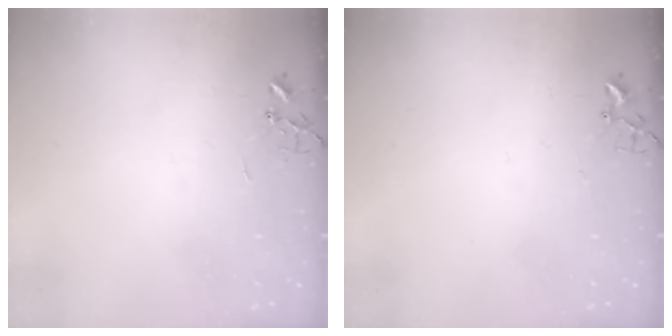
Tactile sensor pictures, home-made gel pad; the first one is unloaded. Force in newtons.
{"total": 1.9, "press": 1.9, "slide": 0.2}